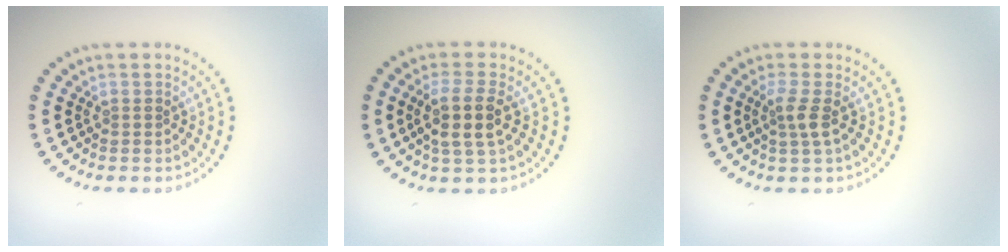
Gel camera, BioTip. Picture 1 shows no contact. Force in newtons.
{"total": 3.2, "press": 2.9, "slide": 1.5}
{"total": 1.9, "press": 1.4, "slide": 1.2}